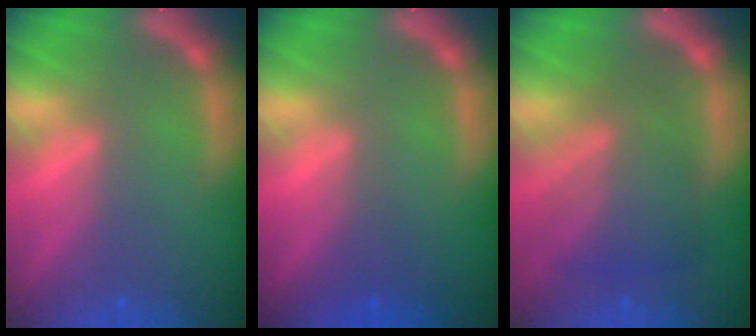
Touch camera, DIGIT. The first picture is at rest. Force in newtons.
{"total": 0.9}
{"total": 6.5}